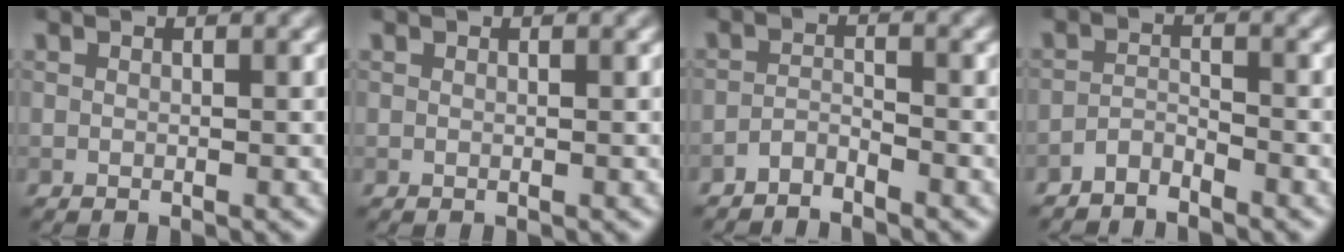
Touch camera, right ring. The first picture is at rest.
{"total": 0.0}
{"total": 1.6, "force": [-1.5, 0.2, 0.5], "torque": [-0.009, 0.006, -0.034]}
{"total": 1.8, "force": [-1.8, 0.3, 0.4], "torque": [-0.007, 0.007, -0.038]}